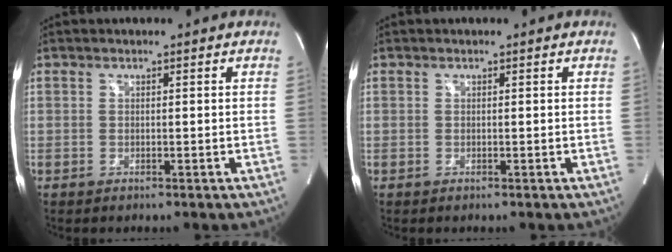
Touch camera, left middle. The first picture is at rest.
{"total": 0.0}